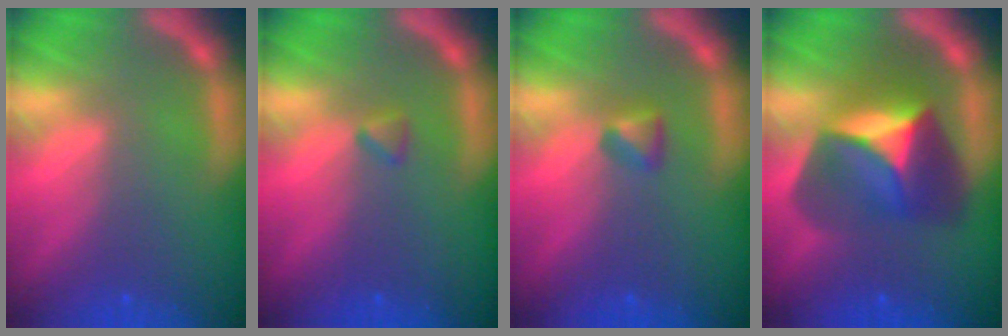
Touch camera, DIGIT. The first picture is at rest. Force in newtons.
{"total": 0.9}
{"total": 1.4}
{"total": 7.9}